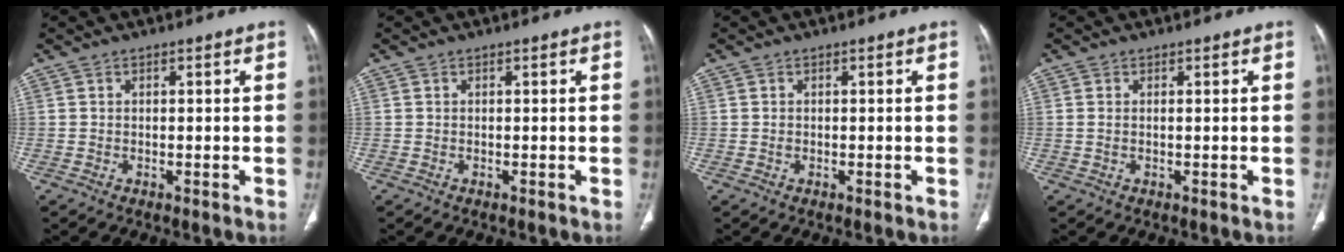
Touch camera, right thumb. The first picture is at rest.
{"total": 0.0}
{"total": 0.5, "force": [-0.1, 0.4, 0.3], "torque": [-0.005, 0.001, -0.002]}
{"total": 0.8, "force": [0.0, 0.2, 0.7], "torque": [-0.027, 0.004, 0.005]}